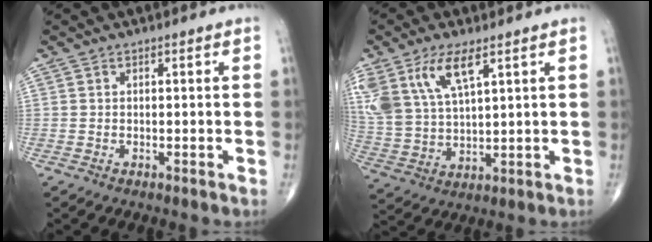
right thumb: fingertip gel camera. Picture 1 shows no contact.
{"total": 13.3, "force": [7.0, 5.8, 9.7], "torque": [-0.204, -0.017, 0.145]}